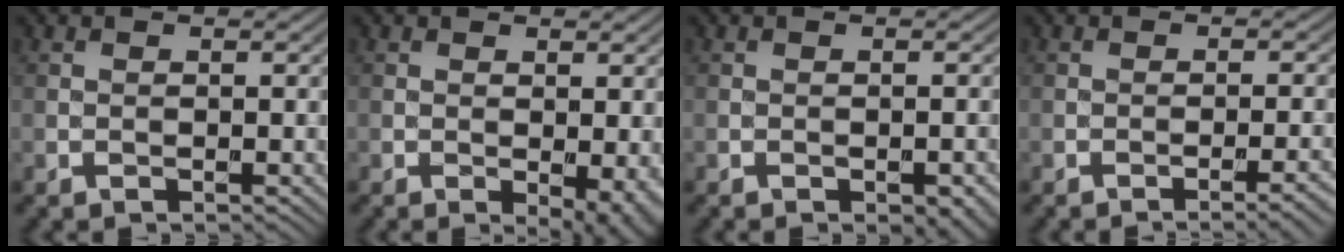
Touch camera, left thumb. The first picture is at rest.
{"total": 3.6, "force": [-0.7, 1.4, 3.3], "torque": [-0.042, -0.010, -0.006]}
{"total": 2.9, "force": [-1.6, 1.1, 2.1], "torque": [-0.026, -0.001, -0.016]}
{"total": 3.5, "force": [-1.9, 0.6, 2.9], "torque": [-0.037, 0.011, -0.032]}